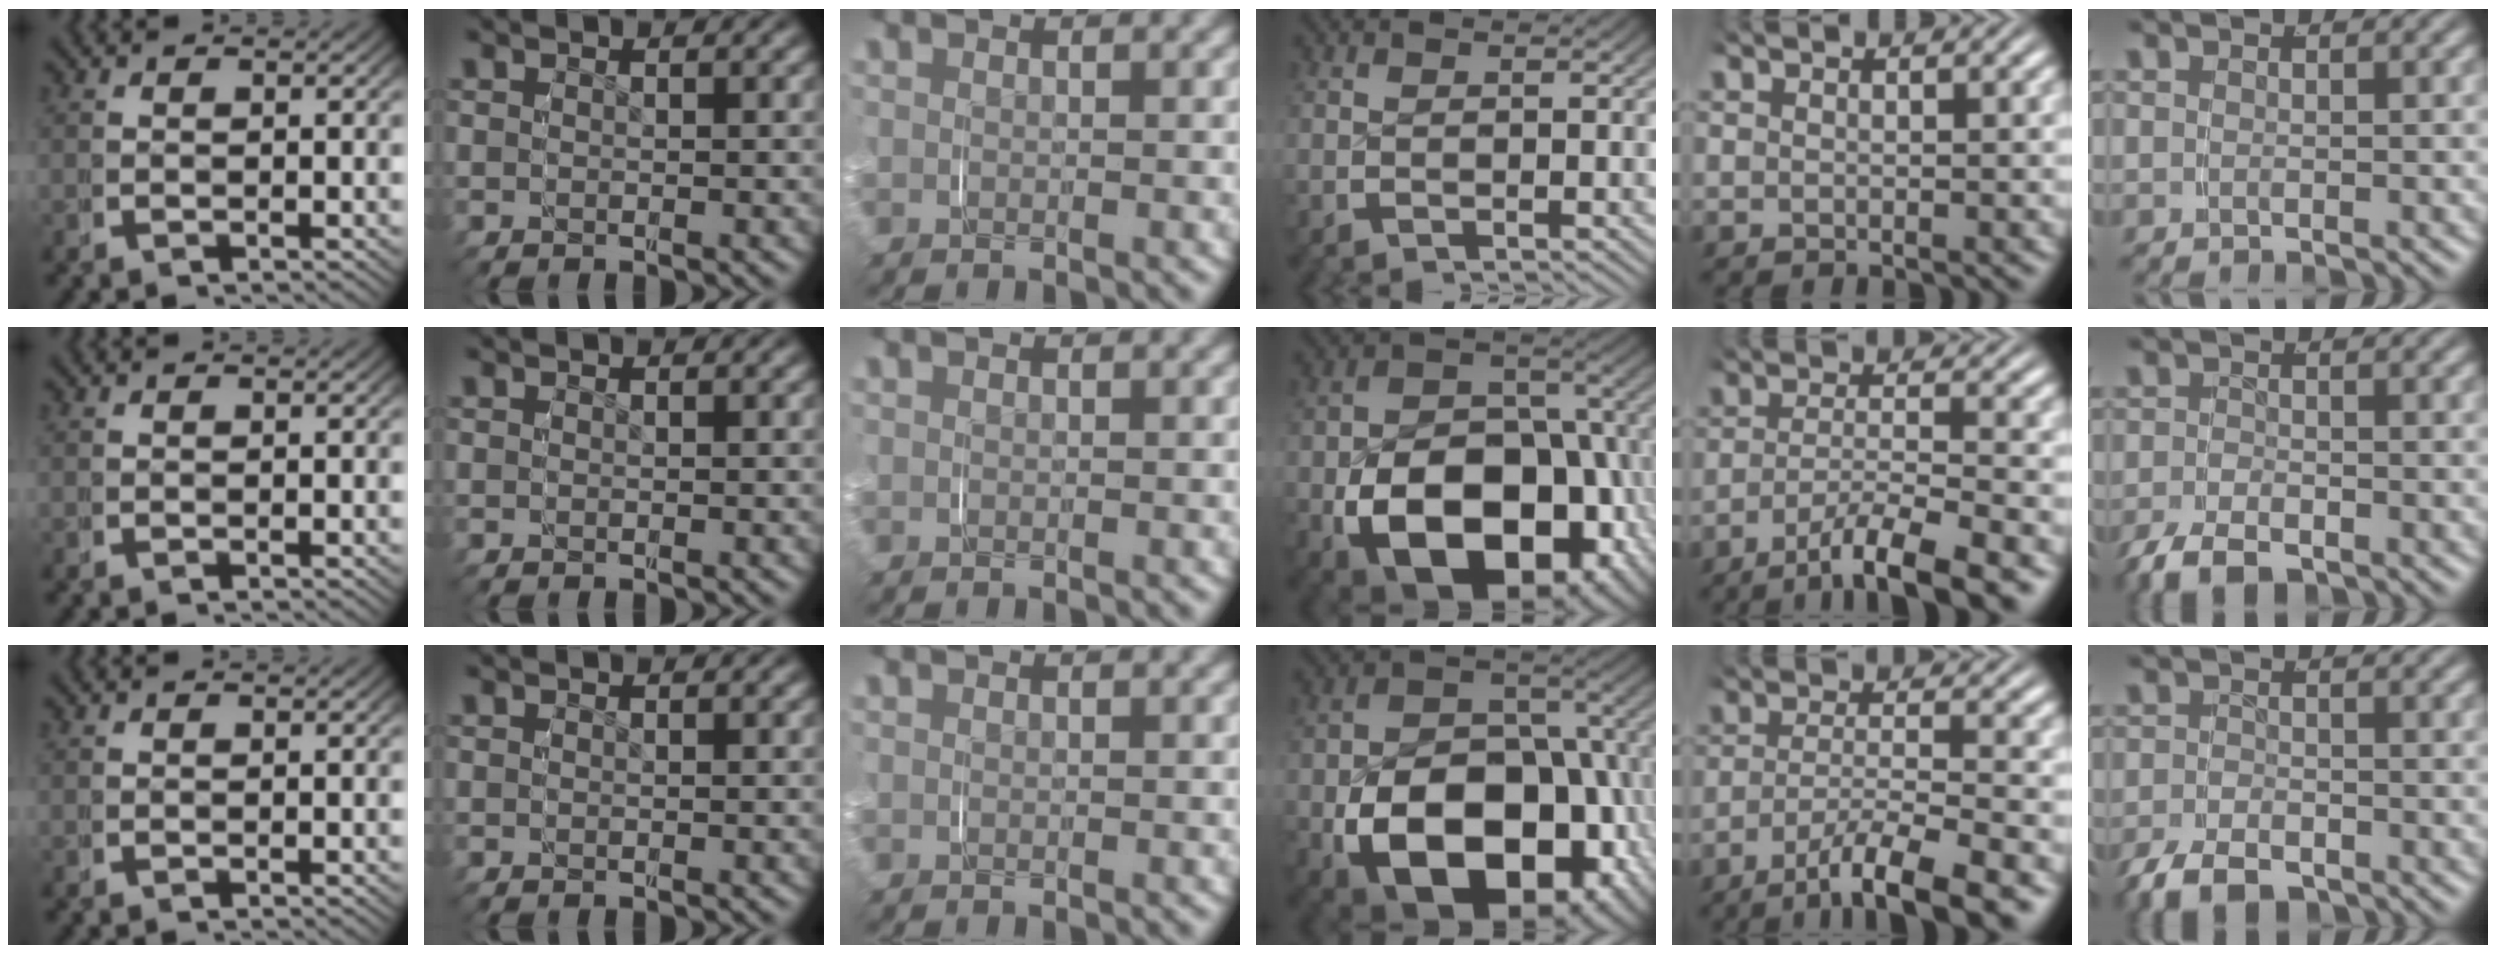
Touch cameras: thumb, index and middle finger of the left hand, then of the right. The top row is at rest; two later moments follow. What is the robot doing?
{"motion": "grasp_and_lifting", "object": "paper plate"}